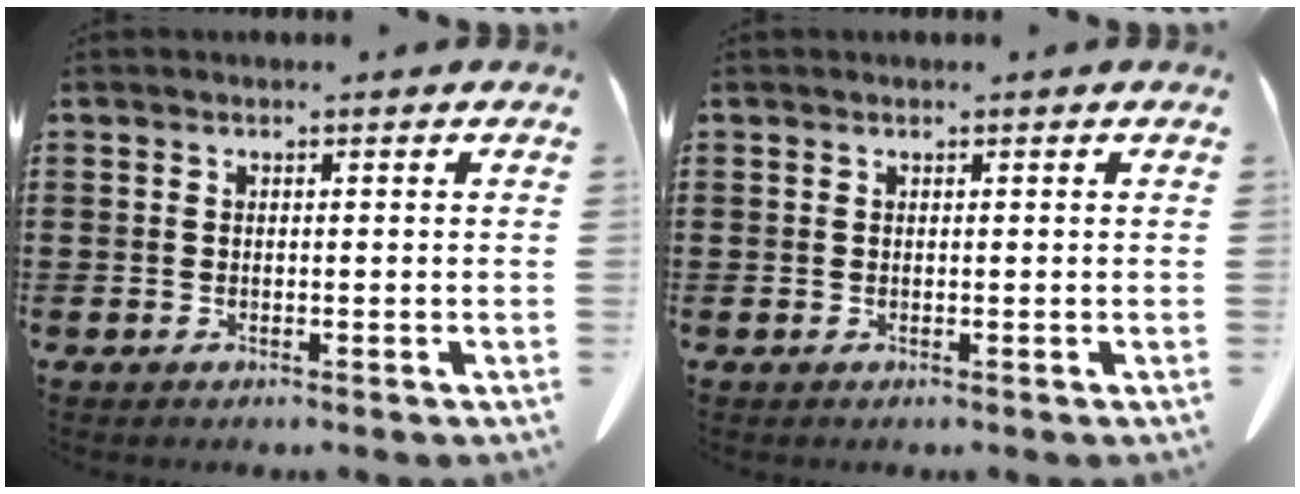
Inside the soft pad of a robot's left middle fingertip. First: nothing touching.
{"total": 0.0}